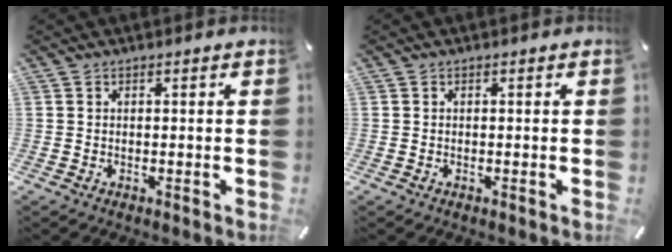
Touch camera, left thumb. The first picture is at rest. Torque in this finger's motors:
{"motor_torque": [-0.23, 0.09, -0.09, 0.01, 0.01]}